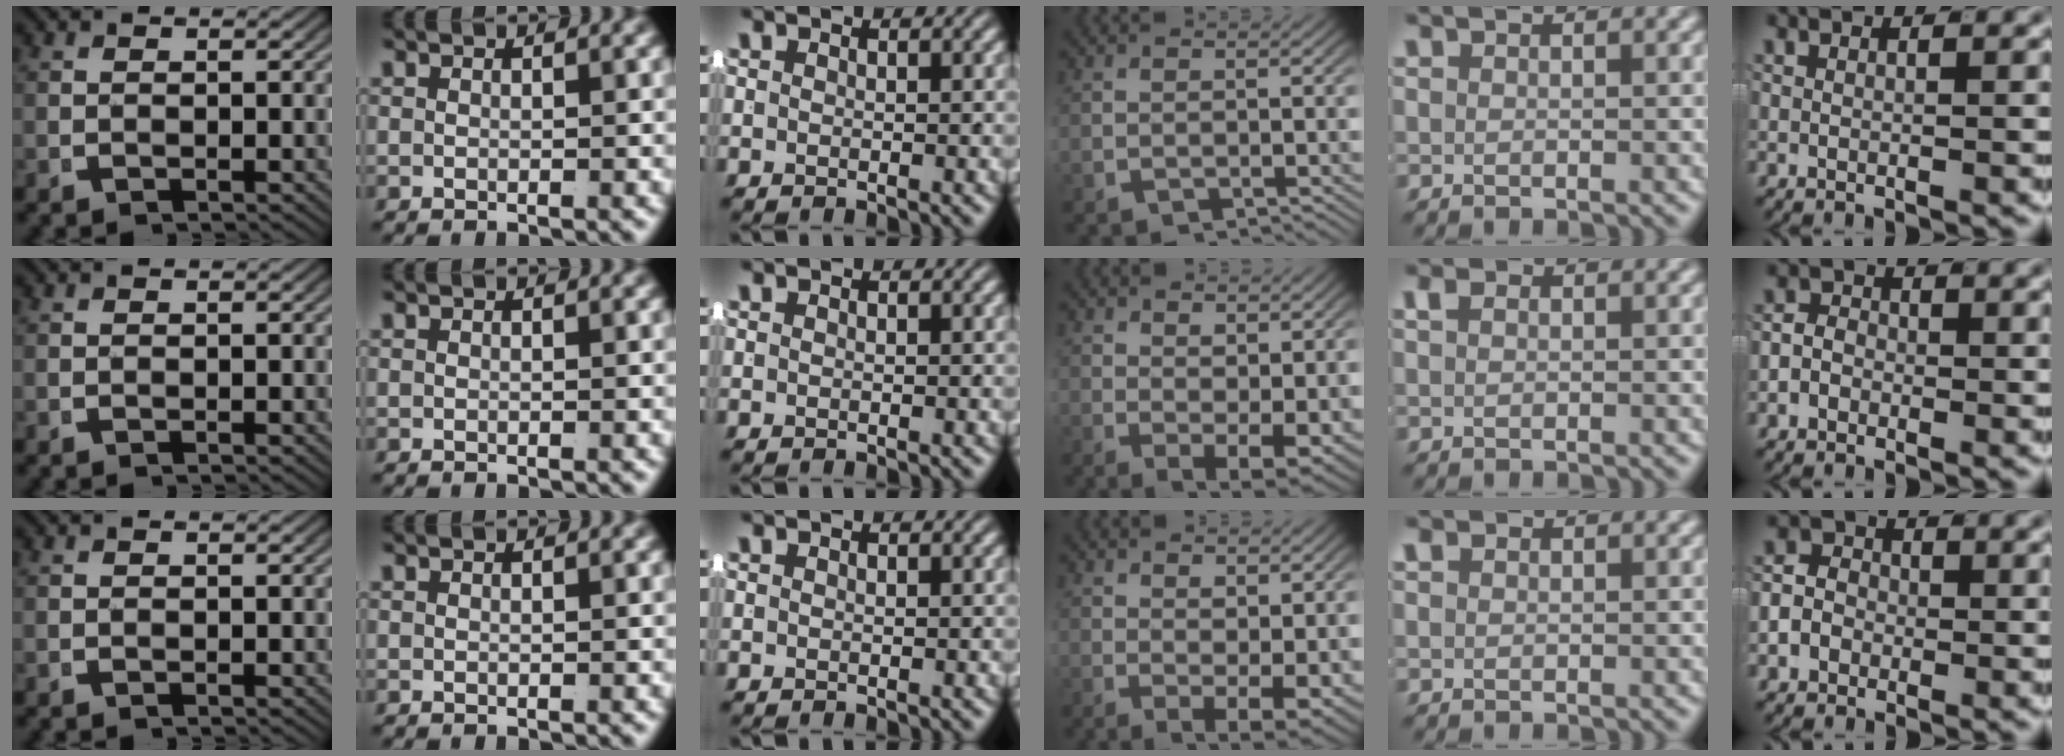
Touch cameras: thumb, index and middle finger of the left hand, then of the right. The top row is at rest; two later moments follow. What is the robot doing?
{"motion": "lift_and_place", "object": "shirt"}